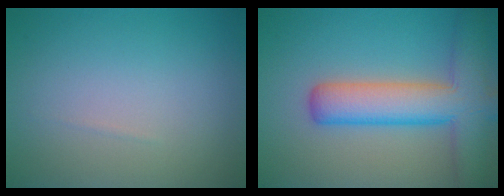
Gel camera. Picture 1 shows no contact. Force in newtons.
{"total": 8.1, "press": 8.1, "slide": 0.5}